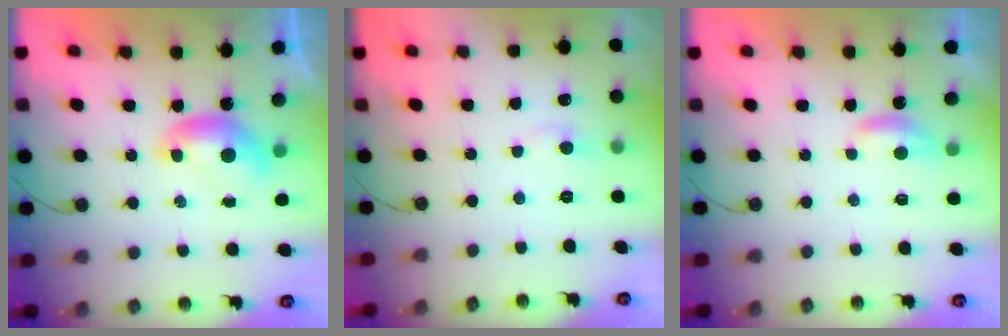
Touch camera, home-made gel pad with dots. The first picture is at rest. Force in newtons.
{"total": 0.6, "press": 0.2, "slide": 0.5}
{"total": 1.1, "press": 0.8, "slide": 0.7}